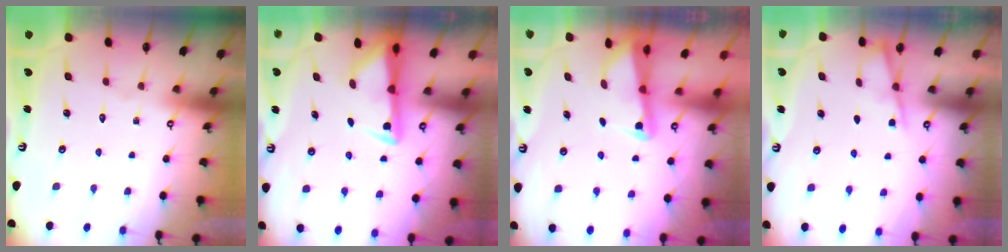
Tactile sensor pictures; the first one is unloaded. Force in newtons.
{"total": 2.9, "press": 2.8, "slide": 0.5}
{"total": 1.8, "press": 1.8, "slide": 0.1}
{"total": 2.8, "press": 2.8, "slide": 0.3}